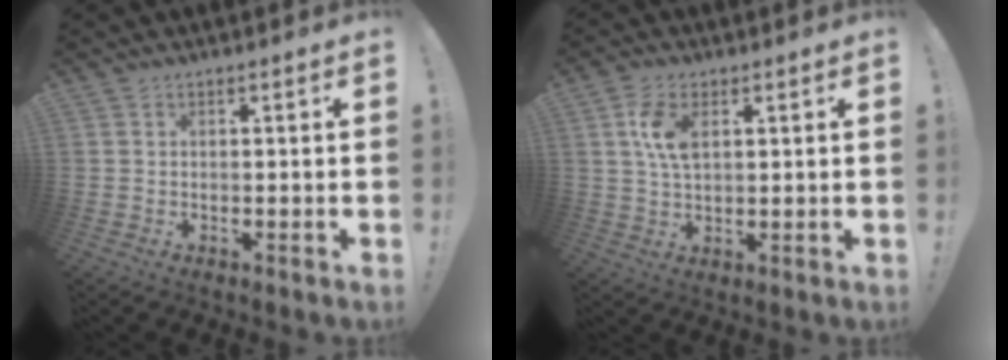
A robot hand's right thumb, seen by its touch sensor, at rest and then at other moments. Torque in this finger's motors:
{"motor_torque": [0.01, 0.03, -0.08, 0.31, 0.01]}